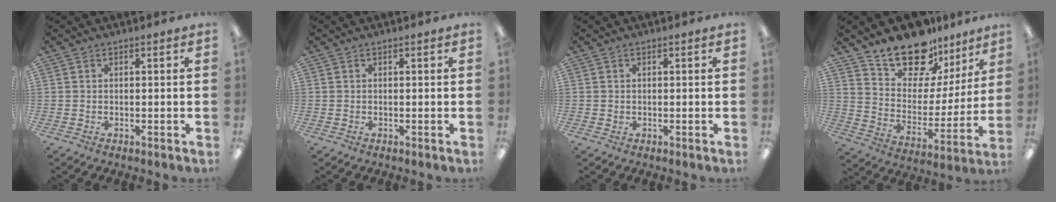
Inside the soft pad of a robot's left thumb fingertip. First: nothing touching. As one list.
[{"total": 0.0}, {"total": 0.5, "force": [0.1, 0.5, -0.1], "torque": [0.002, 0.005, 0.000]}, {"total": 16.9, "force": [14.0, 8.0, 5.1], "torque": [-0.100, -0.106, 0.257]}]